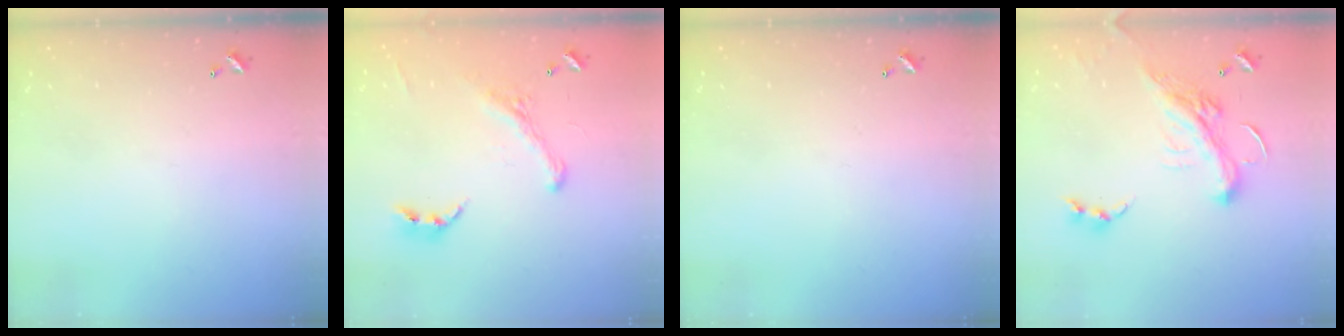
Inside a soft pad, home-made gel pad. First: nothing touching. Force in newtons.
{"total": 2.9, "press": 2.7, "slide": 1.2}
{"total": 0.0}
{"total": 5.4, "press": 5.2, "slide": 1.4}